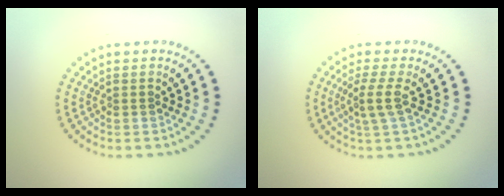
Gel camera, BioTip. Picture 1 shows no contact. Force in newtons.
{"total": 2.2, "press": 1.6, "slide": 1.5}